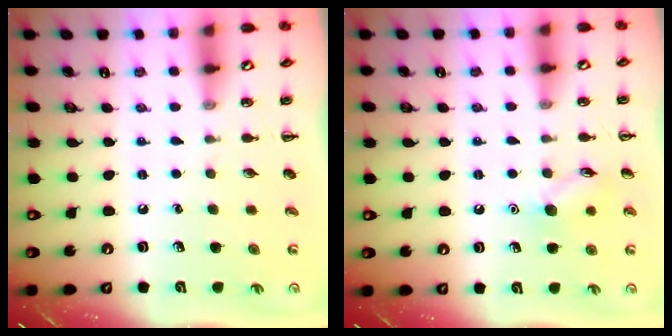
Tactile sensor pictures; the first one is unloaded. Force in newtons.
{"total": 8.1, "press": 8.1, "slide": 0.5}